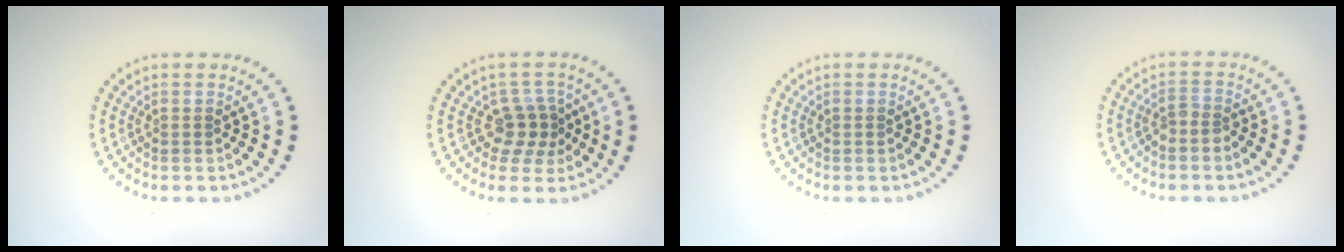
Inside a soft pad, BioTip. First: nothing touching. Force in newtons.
{"total": 2.6, "press": 2.1, "slide": 1.6}
{"total": 0.0}
{"total": 1.4, "press": 1.1, "slide": 0.9}